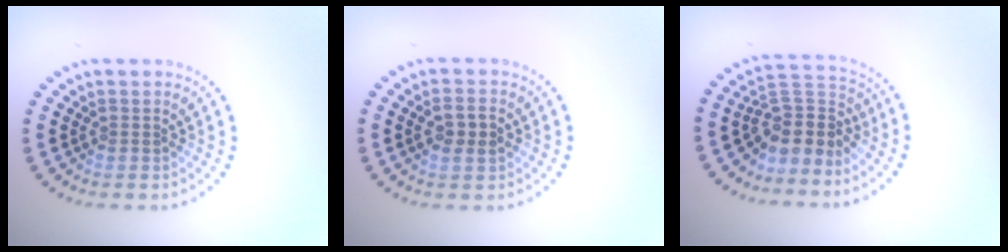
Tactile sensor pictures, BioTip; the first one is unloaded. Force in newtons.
{"total": 2.4, "press": 2.4, "slide": 0.4}
{"total": 4.1, "press": 3.2, "slide": 2.5}